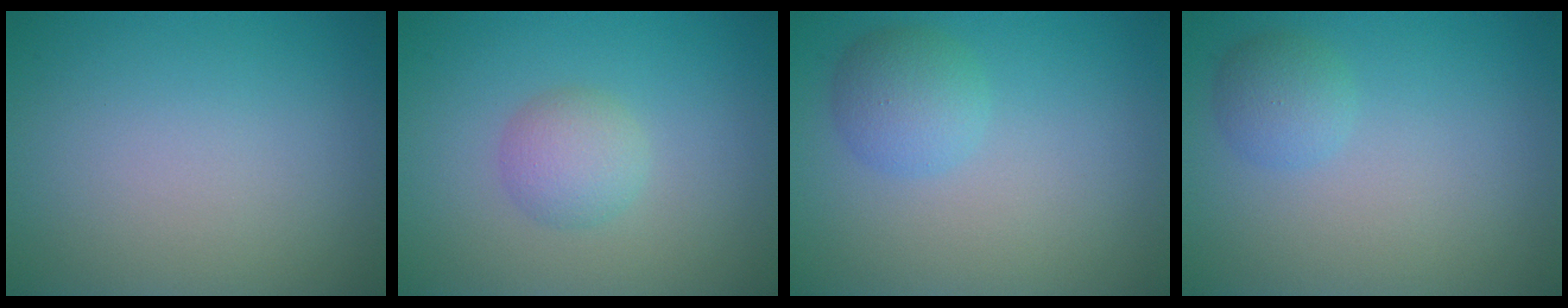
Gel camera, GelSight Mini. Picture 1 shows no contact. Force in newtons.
{"total": 2.4, "press": 2.4, "slide": 0.1}
{"total": 2.8, "press": 2.8, "slide": 0.1}
{"total": 1.8, "press": 1.8, "slide": 0.1}